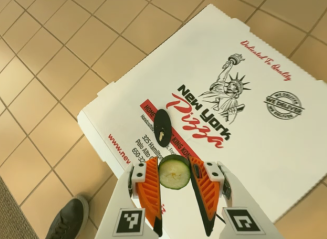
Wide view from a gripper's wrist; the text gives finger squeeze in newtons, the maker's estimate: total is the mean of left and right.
{"total": 7.2, "left": 7.3, "right": 7.2}